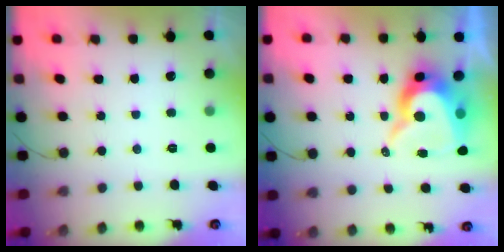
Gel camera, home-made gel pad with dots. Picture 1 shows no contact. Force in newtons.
{"total": 12.3, "press": 12.2, "slide": 1.0}